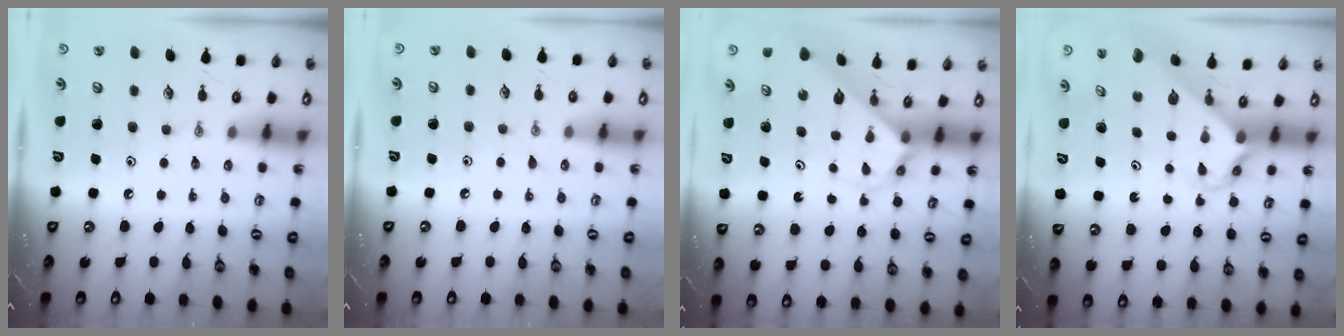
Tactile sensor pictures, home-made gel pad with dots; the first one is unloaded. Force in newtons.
{"total": 3.3, "press": 3.3, "slide": 0.4}
{"total": 2.7, "press": 2.7, "slide": 0.1}
{"total": 2.5, "press": 2.5, "slide": 0.2}